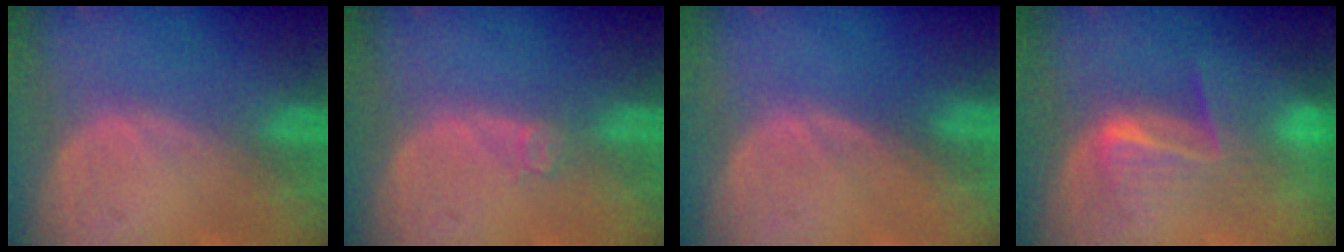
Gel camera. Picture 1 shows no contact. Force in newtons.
{"total": 1.7, "press": 1.4, "slide": 1.0}
{"total": 0.0}
{"total": 6.2, "press": 6.1, "slide": 1.5}